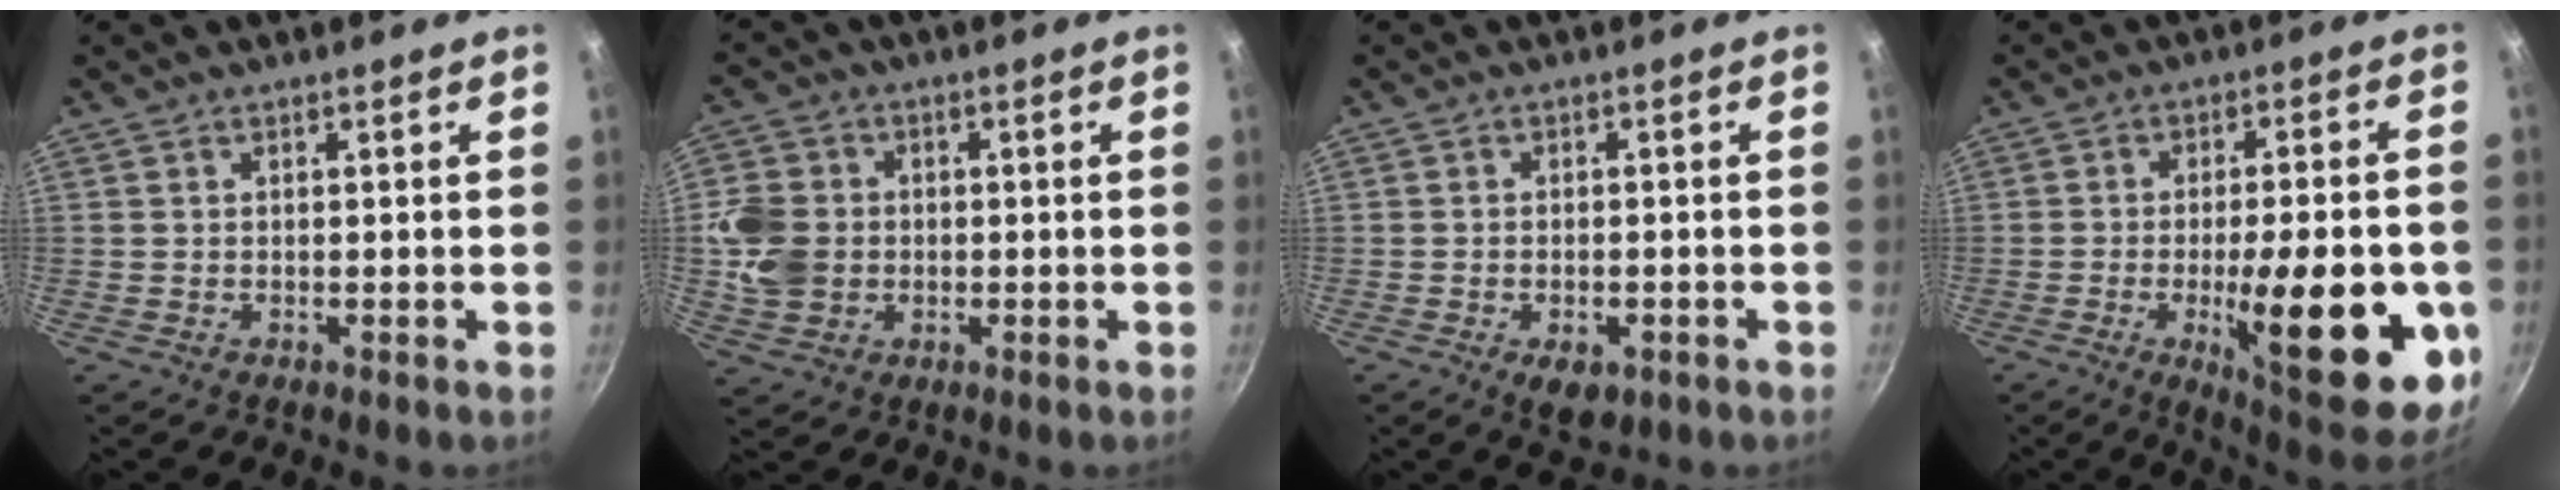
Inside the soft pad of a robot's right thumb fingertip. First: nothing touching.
{"total": 9.0, "force": [-0.5, 7.7, 4.5], "torque": [-0.070, 0.007, -0.012]}
{"total": 5.1, "force": [-2.3, 2.7, 3.6], "torque": [-0.046, 0.006, -0.026]}
{"total": 23.2, "force": [-5.9, 7.0, 21.3], "torque": [-0.262, 0.003, -0.075]}